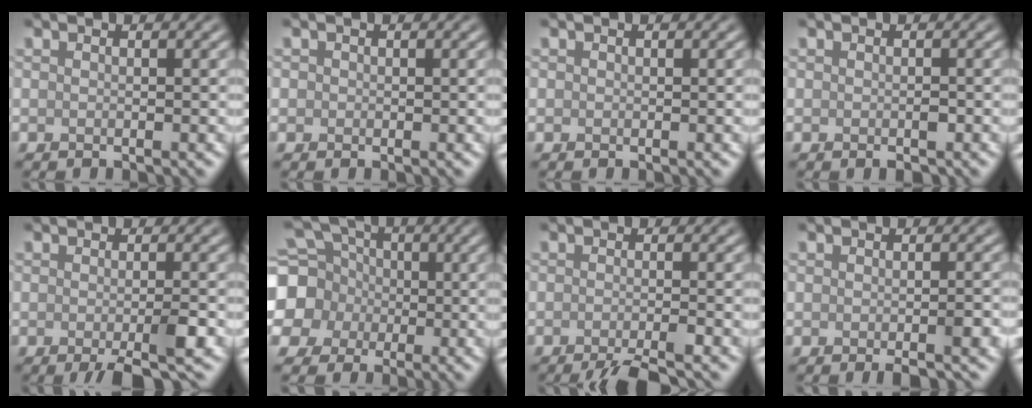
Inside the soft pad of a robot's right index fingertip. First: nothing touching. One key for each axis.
{"total": 0.6, "fx": 0.0, "fy": 0.6, "fz": 0.1, "tx": 0.003, "ty": 0.000, "tz": -0.002}
{"total": 0.0}
{"total": 1.1, "fx": -0.4, "fy": 0.7, "fz": 0.8, "tx": -0.011, "ty": -0.003, "tz": -0.005}
{"total": 3.8, "fx": -1.9, "fy": 0.5, "fz": 3.2, "tx": -0.051, "ty": -0.004, "tz": -0.033}
{"total": 10.6, "fx": -0.2, "fy": 9.8, "fz": 4.2, "tx": -0.132, "ty": 0.012, "tz": -0.032}
{"total": 3.6, "fx": -2.6, "fy": 0.5, "fz": 2.5, "tx": -0.032, "ty": -0.001, "tz": -0.050}
{"total": 2.5, "fx": -1.3, "fy": 0.6, "fz": 2.0, "tx": -0.027, "ty": -0.002, "tz": -0.018}